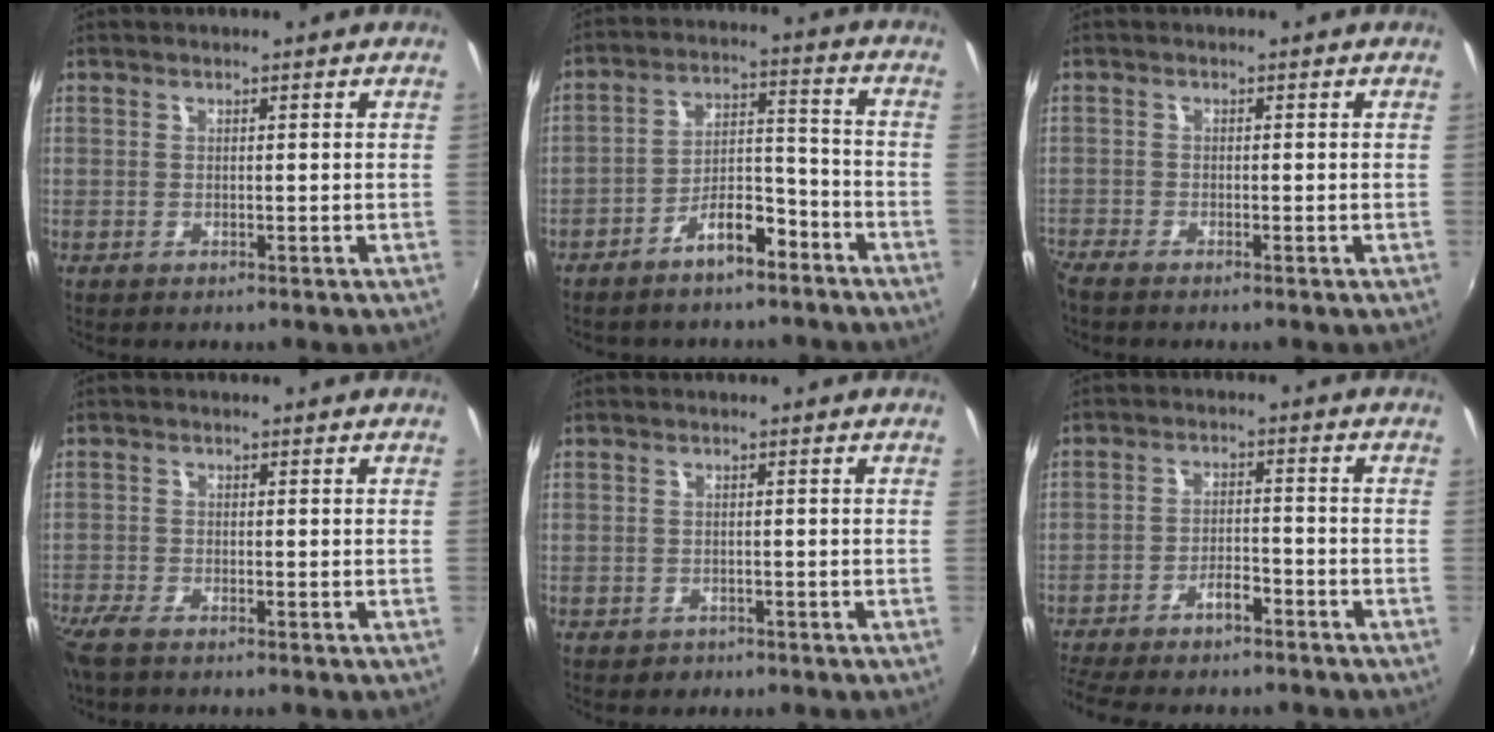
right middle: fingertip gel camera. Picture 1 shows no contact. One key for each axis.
{"total": 8.6, "fx": -6.3, "fy": 3.8, "fz": 4.5, "tx": -0.081, "ty": 0.040, "tz": -0.090}
{"total": 2.2, "fx": -2.1, "fy": 0.2, "fz": 0.8, "tx": -0.024, "ty": -0.012, "tz": -0.043}
{"total": 4.1, "fx": -3.3, "fy": 0.9, "fz": 2.2, "tx": -0.061, "ty": -0.018, "tz": -0.068}
{"total": 1.7, "fx": -0.9, "fy": 1.4, "fz": 0.4, "tx": -0.009, "ty": -0.003, "tz": -0.012}
{"total": 8.0, "fx": -6.8, "fy": 1.8, "fz": 3.8, "tx": -0.091, "ty": -0.005, "tz": -0.113}